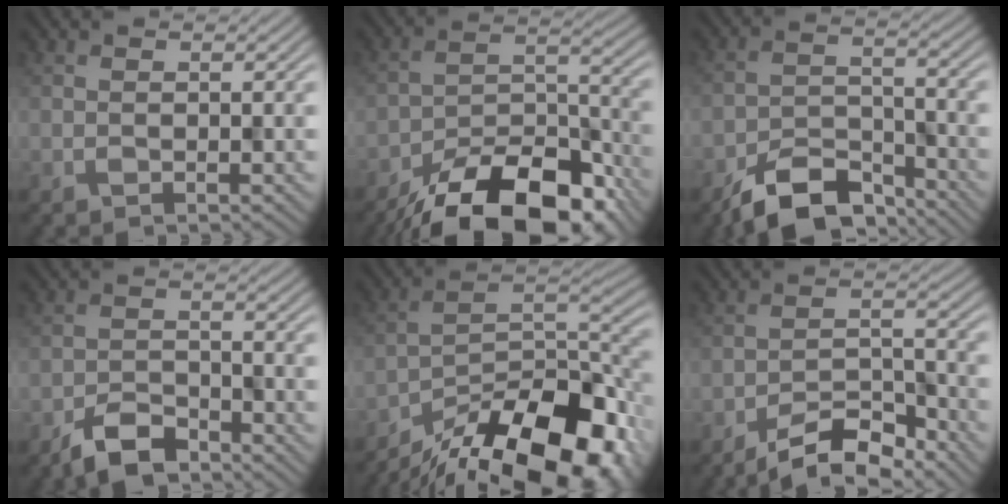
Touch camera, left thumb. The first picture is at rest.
{"total": 16.9, "force": [-12.9, 6.9, 8.6], "torque": [-0.154, -0.026, -0.196]}
{"total": 8.8, "force": [-6.9, 3.5, 4.1], "torque": [-0.070, -0.006, -0.137]}
{"total": 5.1, "force": [-4.0, 2.0, 2.4], "torque": [-0.041, -0.001, -0.083]}
{"total": 18.7, "force": [-13.5, 6.8, 10.9], "torque": [-0.196, -0.033, -0.210]}
{"total": 7.6, "force": [-6.3, 2.0, 3.9], "torque": [-0.067, 0.005, -0.118]}